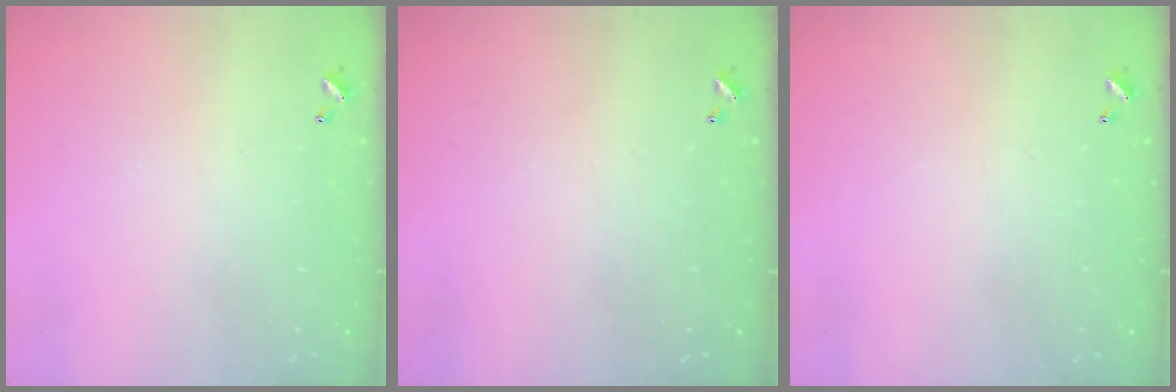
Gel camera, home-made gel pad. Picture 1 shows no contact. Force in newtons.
{"total": 0.0}
{"total": 0.0}